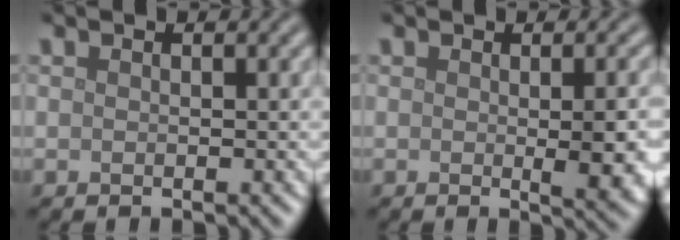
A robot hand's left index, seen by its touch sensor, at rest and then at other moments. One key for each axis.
{"total": 4.2, "fx": -0.2, "fy": 0.8, "fz": 4.1, "tx": -0.050, "ty": -0.002, "tz": 0.000}